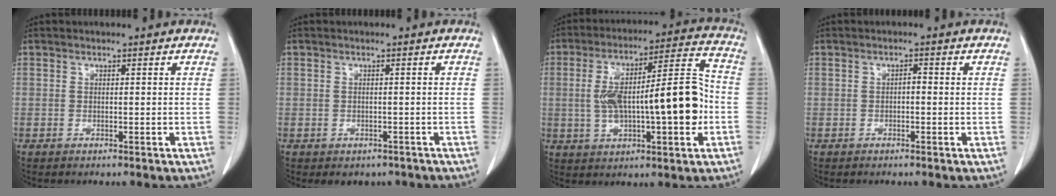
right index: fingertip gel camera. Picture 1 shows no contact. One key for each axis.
{"total": 3.2, "fx": -2.5, "fy": 2.0, "fz": 0.5, "tx": 0.002, "ty": 0.011, "tz": -0.029}
{"total": 17.0, "fx": -1.7, "fy": 4.1, "fz": 16.4, "tx": -0.281, "ty": 0.036, "tz": -0.018}
{"total": 0.9, "fx": -0.2, "fy": 0.4, "fz": 0.8, "tx": -0.013, "ty": 0.005, "tz": -0.003}